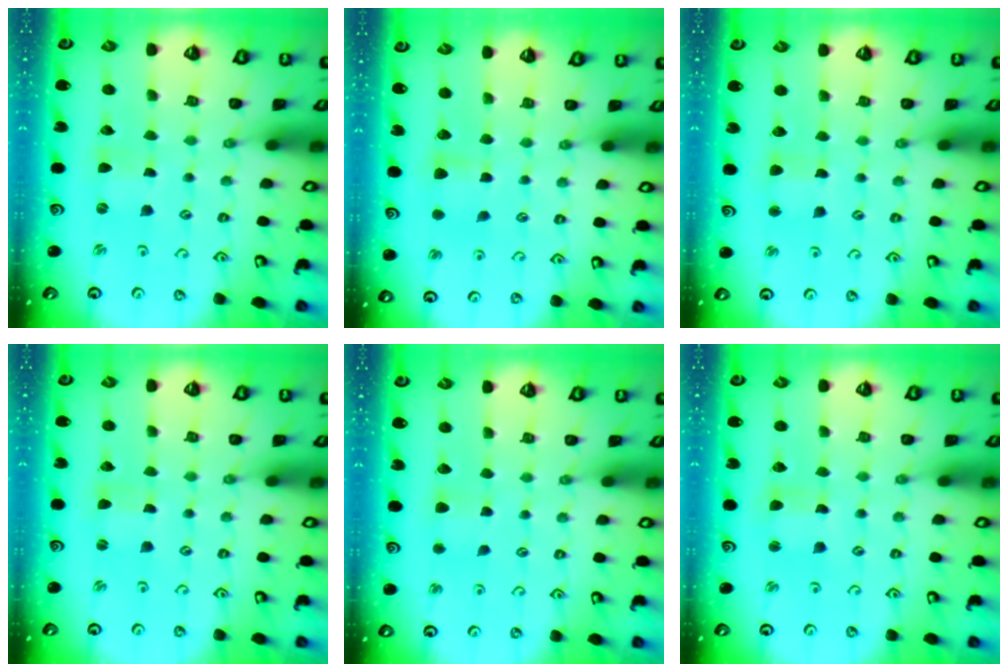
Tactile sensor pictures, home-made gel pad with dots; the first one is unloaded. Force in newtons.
{"total": 4.5, "press": 4.4, "slide": 0.8}
{"total": 3.6, "press": 3.6, "slide": 0.5}
{"total": 0.7, "press": 0.7, "slide": 0.1}
{"total": 2.5, "press": 2.4, "slide": 0.5}
{"total": 2.5, "press": 2.5, "slide": 0.3}